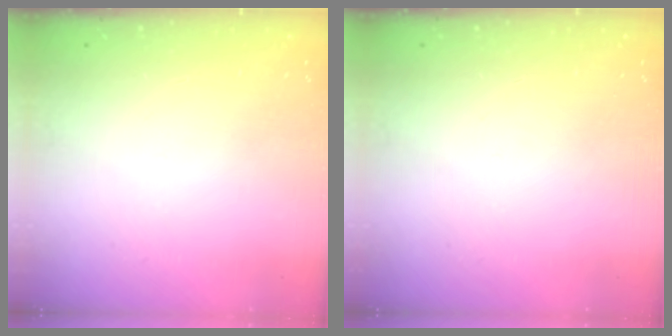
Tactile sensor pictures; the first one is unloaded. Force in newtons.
{"total": 0.0}